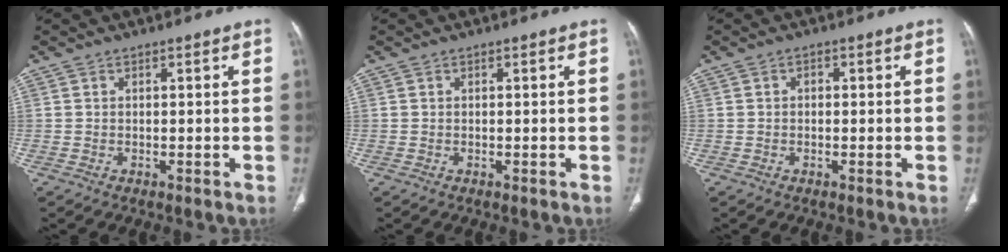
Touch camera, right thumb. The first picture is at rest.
{"total": 0.0}
{"total": 1.0, "force": [0.1, 0.8, 0.6], "torque": [-0.007, 0.005, -0.001]}